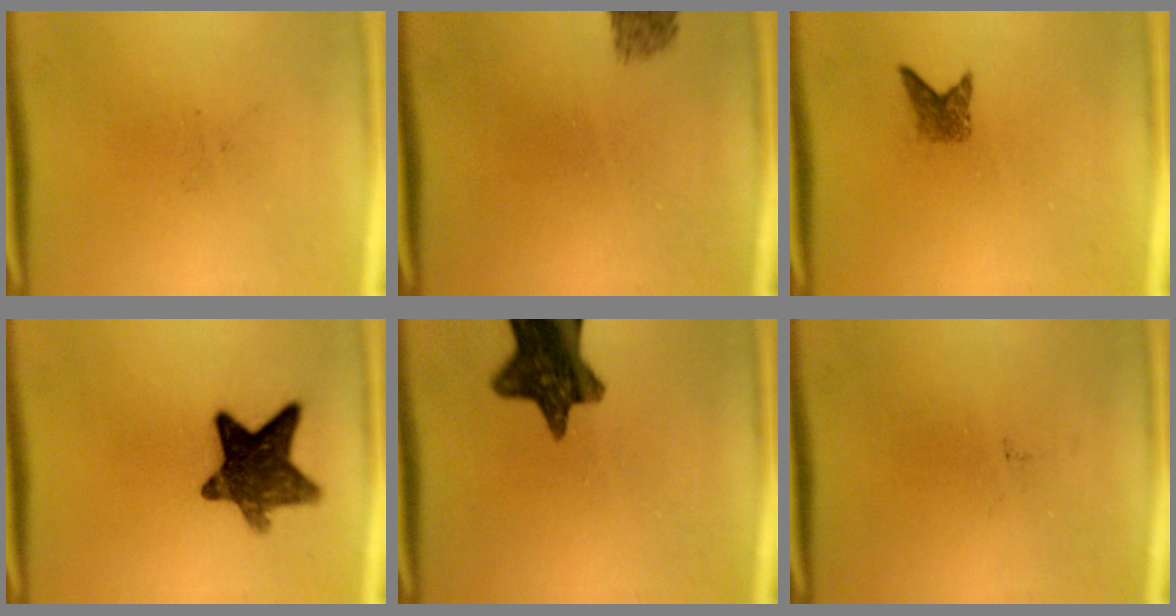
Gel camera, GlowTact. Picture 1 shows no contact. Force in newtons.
{"total": 1.8}
{"total": 1.9}
{"total": 11.5}
{"total": 12.1}
{"total": 0.0}